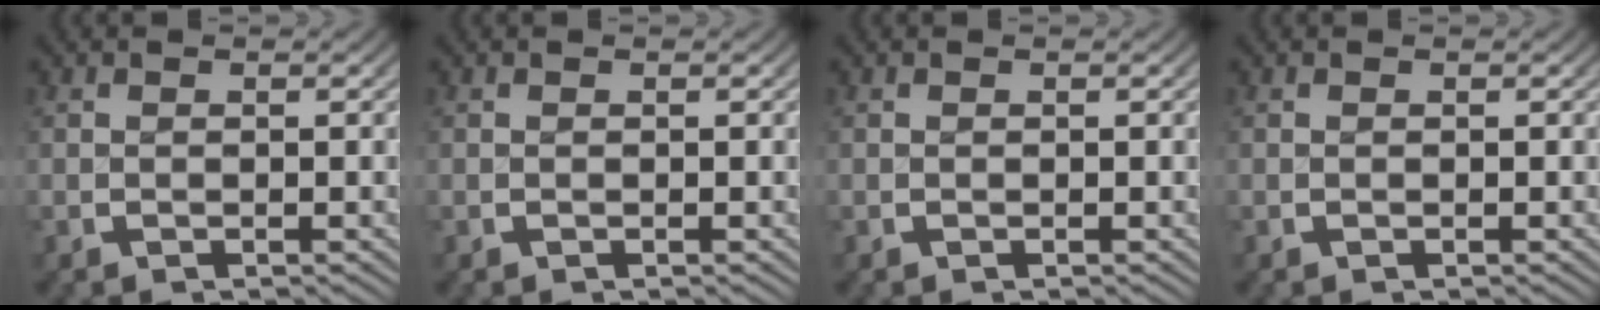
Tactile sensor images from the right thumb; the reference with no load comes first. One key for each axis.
{"total": 0.0}
{"total": 0.0}
{"total": 0.0}